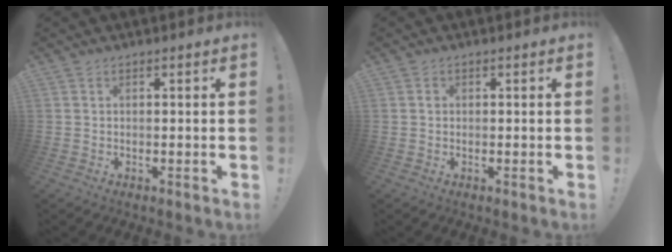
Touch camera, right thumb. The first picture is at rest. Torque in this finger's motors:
{"motor_torque": [-0.03, 0.15, 0.43, -0.11, -0.10]}